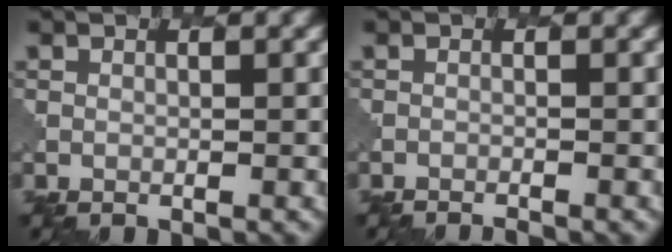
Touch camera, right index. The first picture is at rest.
{"total": 1.3, "force": [-1.2, 0.2, 0.3], "torque": [0.005, -0.003, -0.023]}